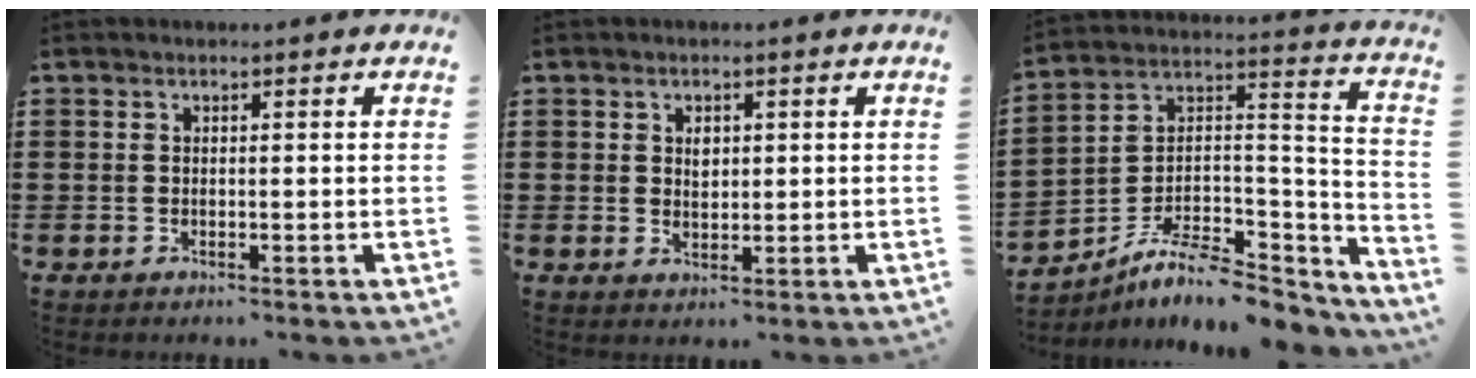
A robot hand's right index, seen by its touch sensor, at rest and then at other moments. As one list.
[{"total": 1.8, "force": [0.6, 1.2, 1.2], "torque": [-0.017, 0.004, 0.008]}, {"total": 8.6, "force": [-6.8, 3.0, 4.4], "torque": [-0.090, 0.007, -0.135]}]